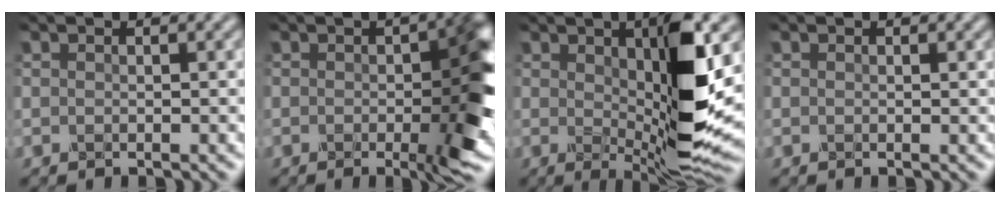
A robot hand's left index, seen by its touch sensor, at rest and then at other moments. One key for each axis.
{"total": 8.1, "fx": -1.1, "fy": 2.8, "fz": 7.5, "tx": -0.097, "ty": -0.008, "tz": -0.013}
{"total": 9.5, "fx": 1.1, "fy": 2.4, "fz": 9.2, "tx": -0.139, "ty": -0.019, "tz": 0.024}
{"total": 0.0}